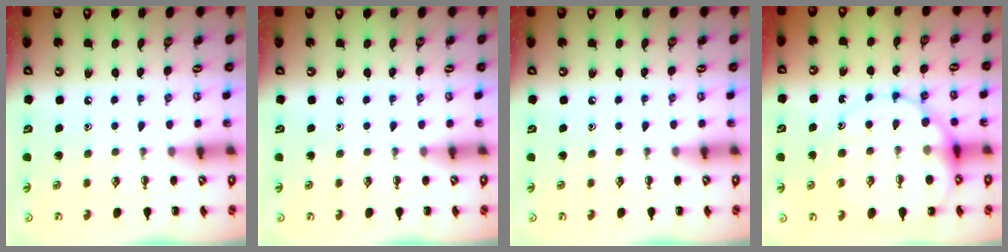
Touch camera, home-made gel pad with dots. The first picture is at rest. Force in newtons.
{"total": 0.0}
{"total": 0.0}
{"total": 16.1, "press": 15.8, "slide": 3.2}